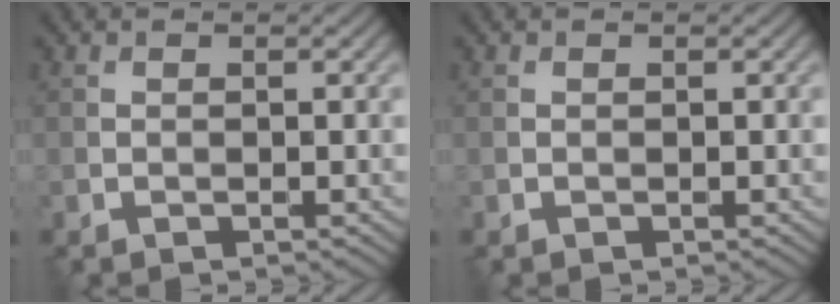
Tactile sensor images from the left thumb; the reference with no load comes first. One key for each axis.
{"total": 0.0}